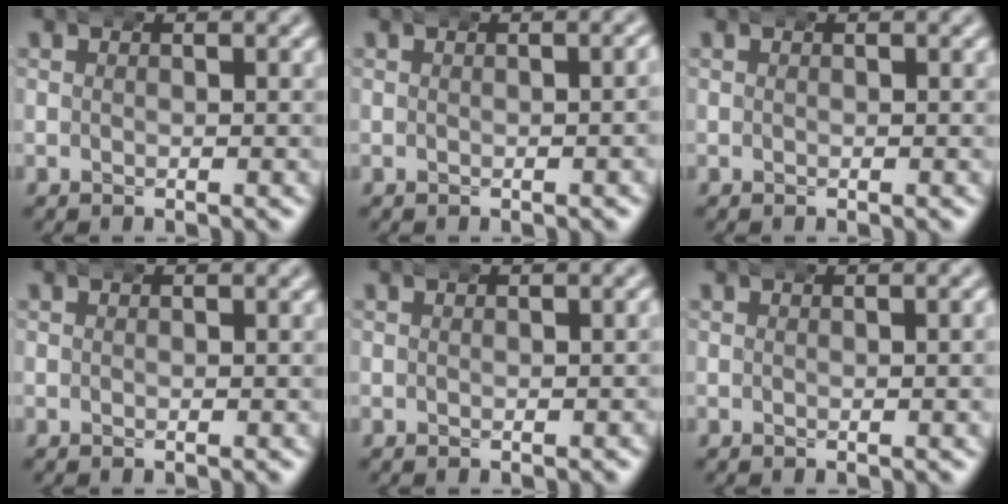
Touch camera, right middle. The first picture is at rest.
{"total": 1.1, "force": [0.2, 0.3, 1.0], "torque": [-0.007, 0.014, -0.002]}
{"total": 0.0}
{"total": 0.0}
{"total": 0.6, "force": [-0.1, 0.3, 0.5], "torque": [-0.004, 0.007, -0.004]}
{"total": 0.7, "force": [0.3, -0.1, 0.6], "torque": [-0.007, 0.011, 0.000]}